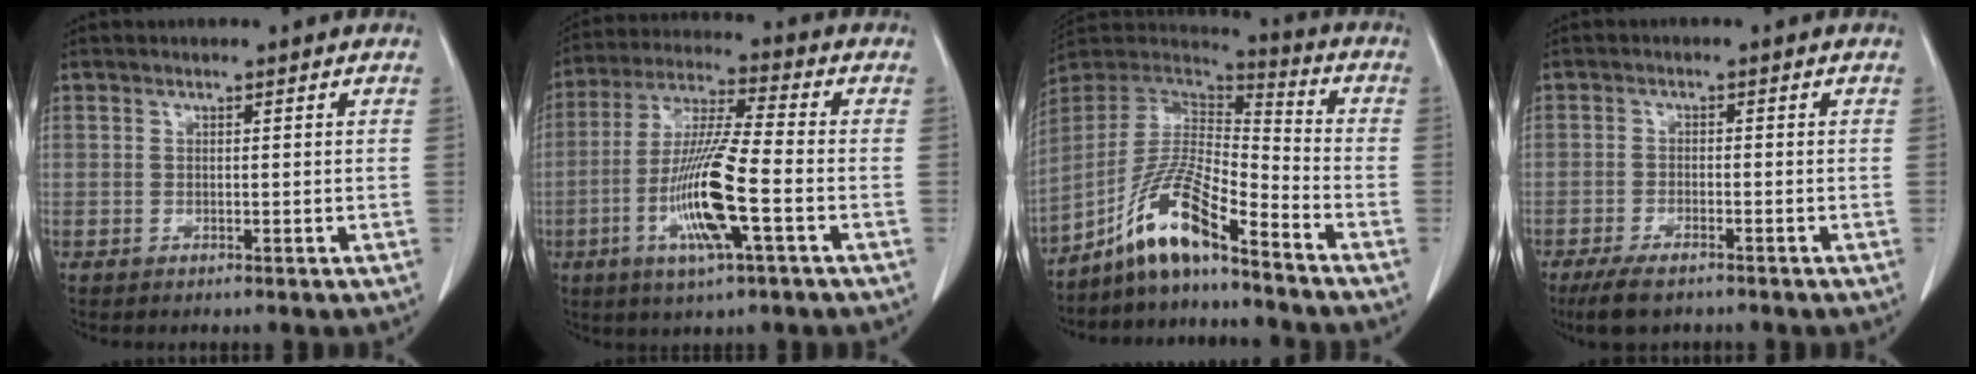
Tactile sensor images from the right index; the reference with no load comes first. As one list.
[{"total": 13.1, "force": [-3.9, 0.7, 12.5], "torque": [-0.250, -0.011, -0.075]}, {"total": 12.2, "force": [-8.7, 1.4, 8.3], "torque": [-0.170, 0.009, -0.165]}, {"total": 5.4, "force": [-4.1, 1.5, 3.2], "torque": [-0.060, -0.010, -0.069]}]